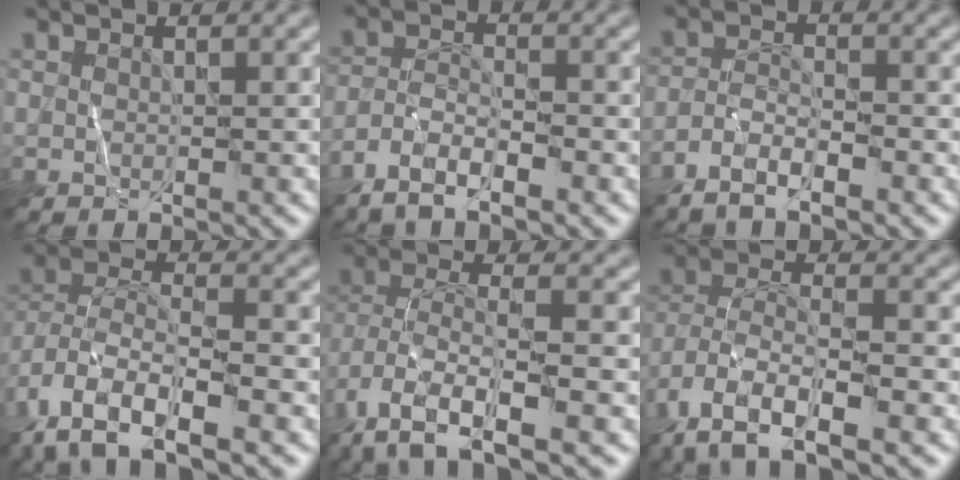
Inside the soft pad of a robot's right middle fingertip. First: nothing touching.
{"total": 3.5, "force": [-2.9, 0.7, 1.9], "torque": [-0.042, 0.005, -0.063]}
{"total": 2.7, "force": [-2.3, 0.4, 1.4], "torque": [-0.030, 0.006, -0.051]}
{"total": 10.8, "force": [-7.0, 4.2, 7.0], "torque": [-0.137, -0.007, -0.133]}
{"total": 8.6, "force": [-4.7, 2.7, 6.7], "torque": [-0.146, -0.010, -0.093]}
{"total": 10.1, "force": [-6.3, 3.5, 7.1], "torque": [-0.150, -0.010, -0.124]}